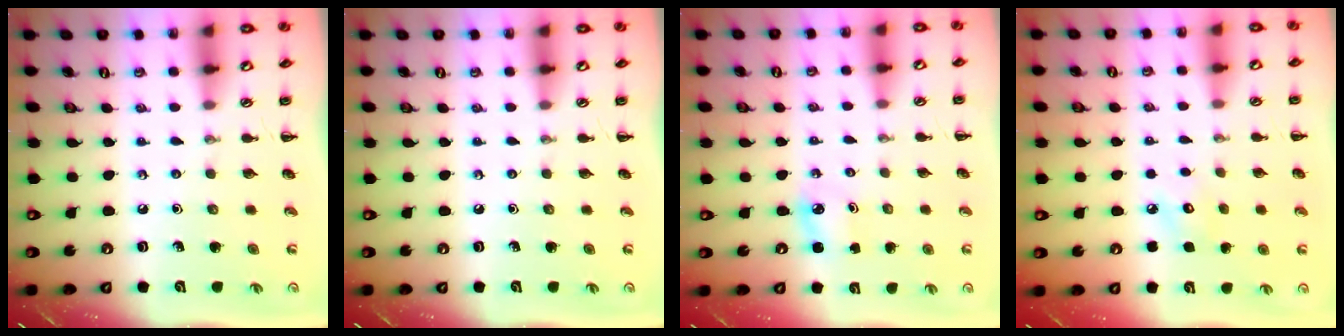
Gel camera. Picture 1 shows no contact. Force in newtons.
{"total": 0.0}
{"total": 2.9, "press": 2.8, "slide": 0.5}
{"total": 4.4, "press": 4.3, "slide": 0.8}